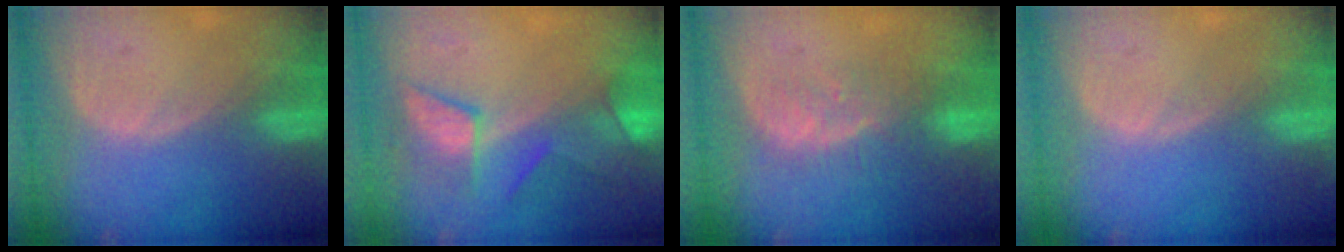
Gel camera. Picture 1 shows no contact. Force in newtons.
{"total": 7.5, "press": 7.2, "slide": 2.0}
{"total": 5.7, "press": 5.5, "slide": 1.4}
{"total": 0.0}